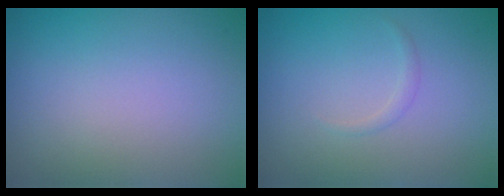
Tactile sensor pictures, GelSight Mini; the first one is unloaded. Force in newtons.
{"total": 0.6, "press": 0.6, "slide": 0.0}